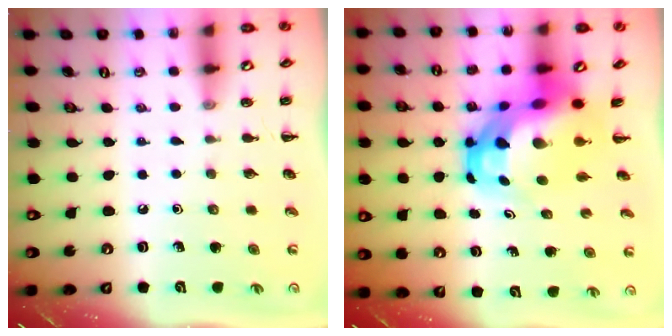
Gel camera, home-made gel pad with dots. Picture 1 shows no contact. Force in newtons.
{"total": 11.2, "press": 10.7, "slide": 3.1}